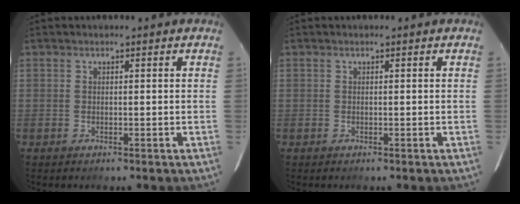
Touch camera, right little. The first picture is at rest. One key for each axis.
{"total": 0.0}